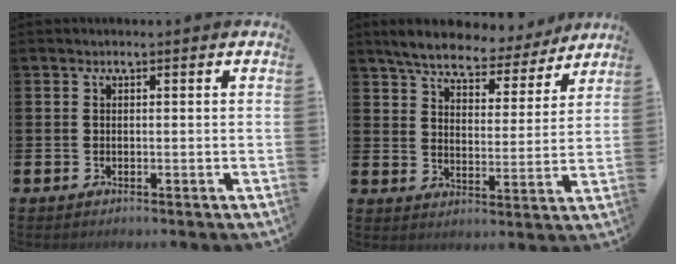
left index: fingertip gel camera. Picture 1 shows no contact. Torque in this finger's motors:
{"motor_torque": [1.04, -1.10, 0.86, 0.19]}